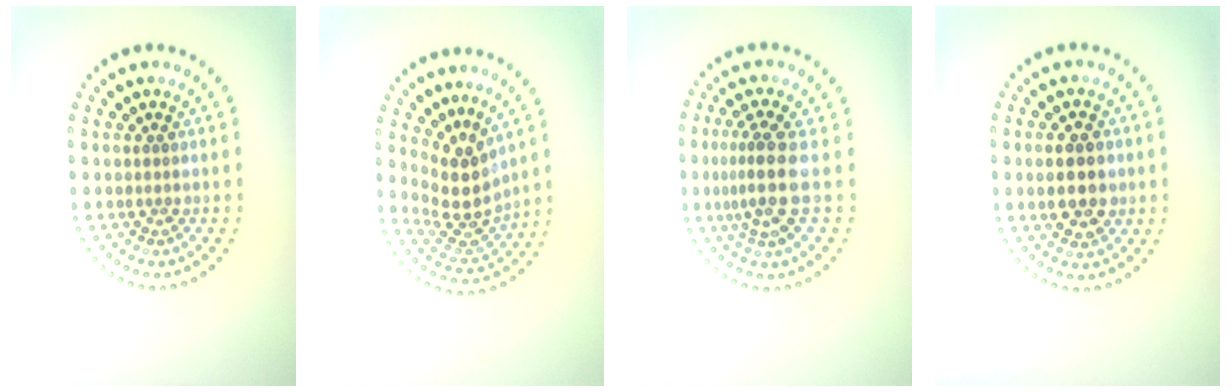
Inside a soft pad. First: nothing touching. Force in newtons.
{"total": 3.8, "press": 2.7, "slide": 2.6}
{"total": 3.4, "press": 2.6, "slide": 2.2}
{"total": 4.6, "press": 4.6, "slide": 0.2}